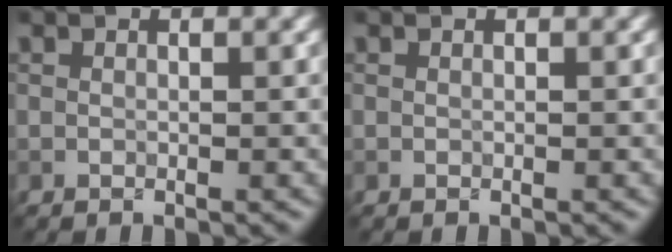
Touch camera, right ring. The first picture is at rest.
{"total": 0.0}